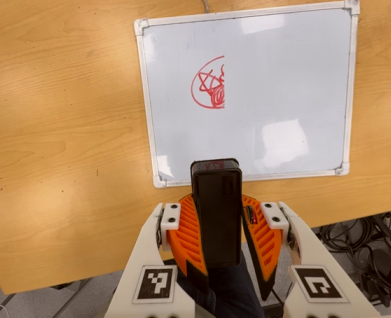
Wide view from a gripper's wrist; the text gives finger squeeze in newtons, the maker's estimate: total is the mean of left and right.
{"total": 10.9, "left": 10.2, "right": 11.5}